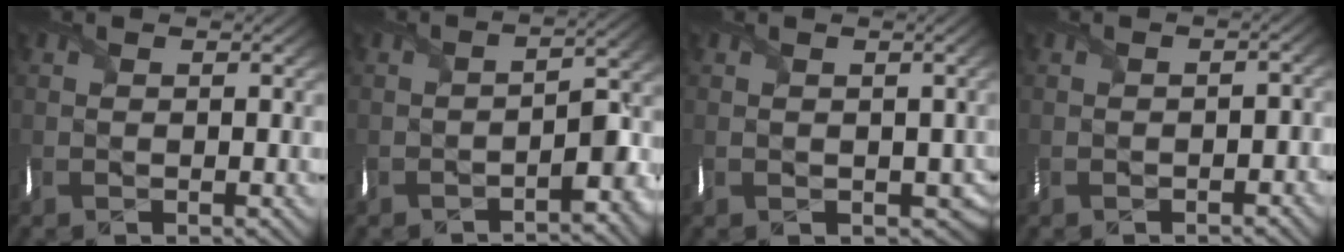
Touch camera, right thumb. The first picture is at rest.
{"total": 5.5, "force": [-3.3, 1.8, 4.0], "torque": [-0.049, -0.004, -0.057]}
{"total": 3.9, "force": [-0.2, 3.2, 2.1], "torque": [-0.036, -0.025, 0.003]}
{"total": 2.2, "force": [-1.3, 1.2, 1.2], "torque": [-0.020, -0.005, -0.023]}